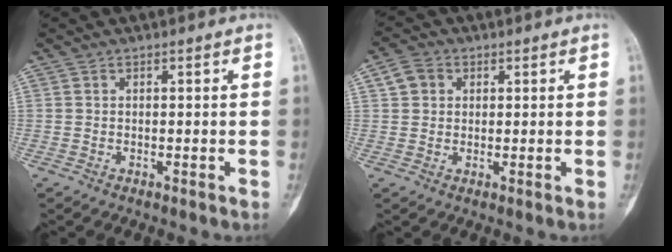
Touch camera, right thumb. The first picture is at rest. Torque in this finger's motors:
{"motor_torque": [-0.64, 0.70, 0.18, -0.16, 0.06]}